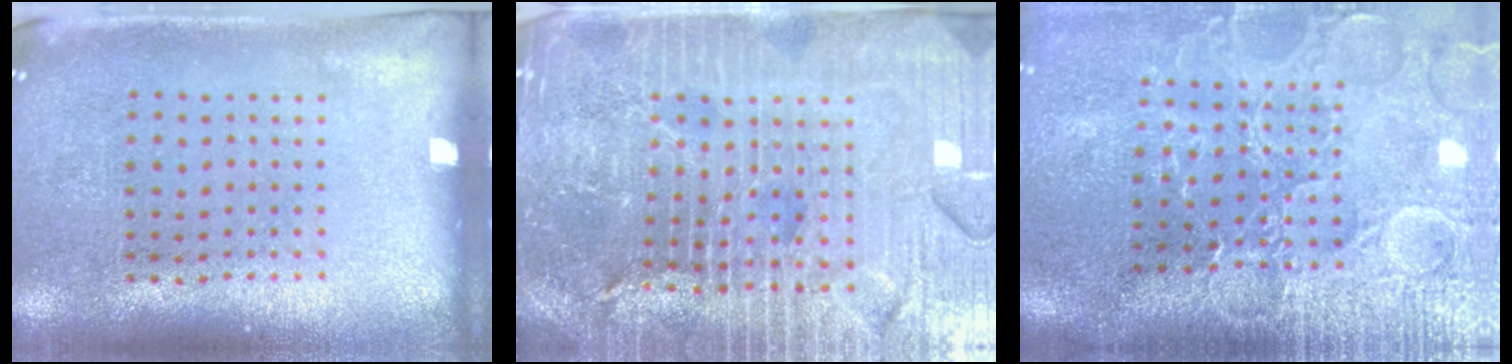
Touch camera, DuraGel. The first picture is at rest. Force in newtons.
{"total": 6.2, "press": 5.5, "slide": 2.9}
{"total": 4.3, "press": 3.8, "slide": 1.9}